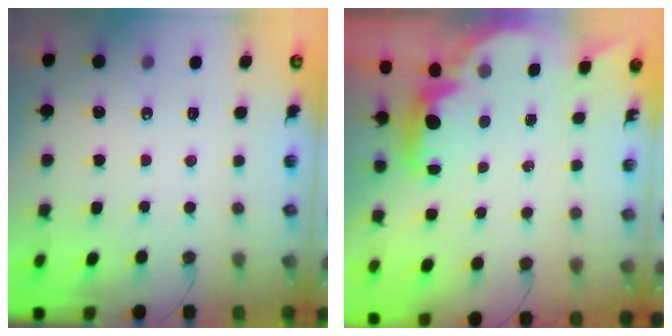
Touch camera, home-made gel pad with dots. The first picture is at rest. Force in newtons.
{"total": 2.2, "press": 2.1, "slide": 0.6}